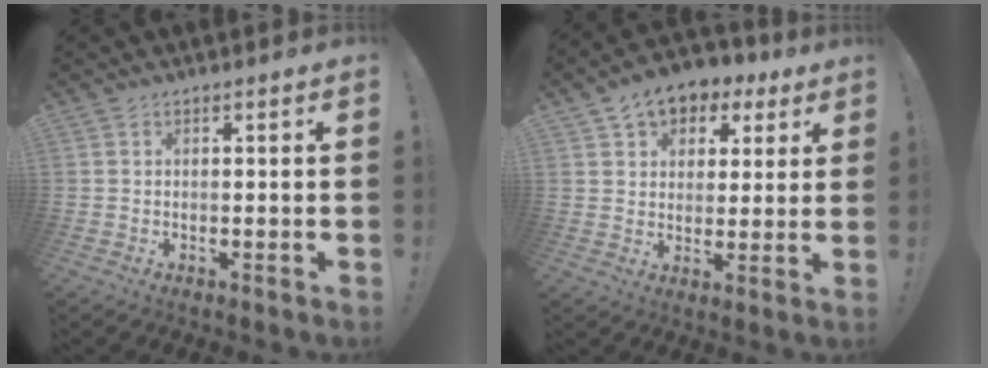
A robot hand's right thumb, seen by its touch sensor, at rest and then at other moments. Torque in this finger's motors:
{"motor_torque": [1.10, 1.32, 0.57, -0.17, 0.04]}